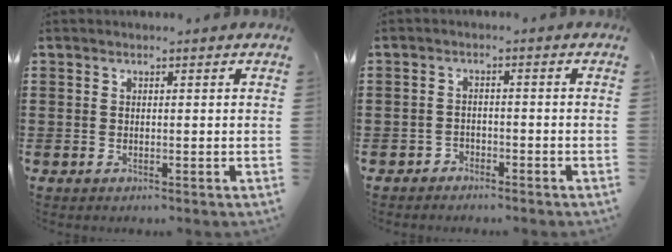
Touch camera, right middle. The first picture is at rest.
{"total": 2.0, "force": [-1.9, 0.7, -0.1], "torque": [-0.006, 0.002, -0.044]}